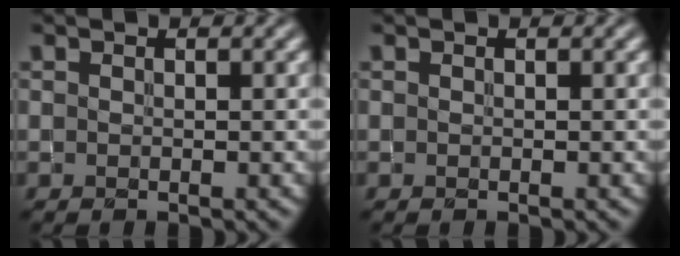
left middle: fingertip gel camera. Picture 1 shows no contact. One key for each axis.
{"total": 0.0}